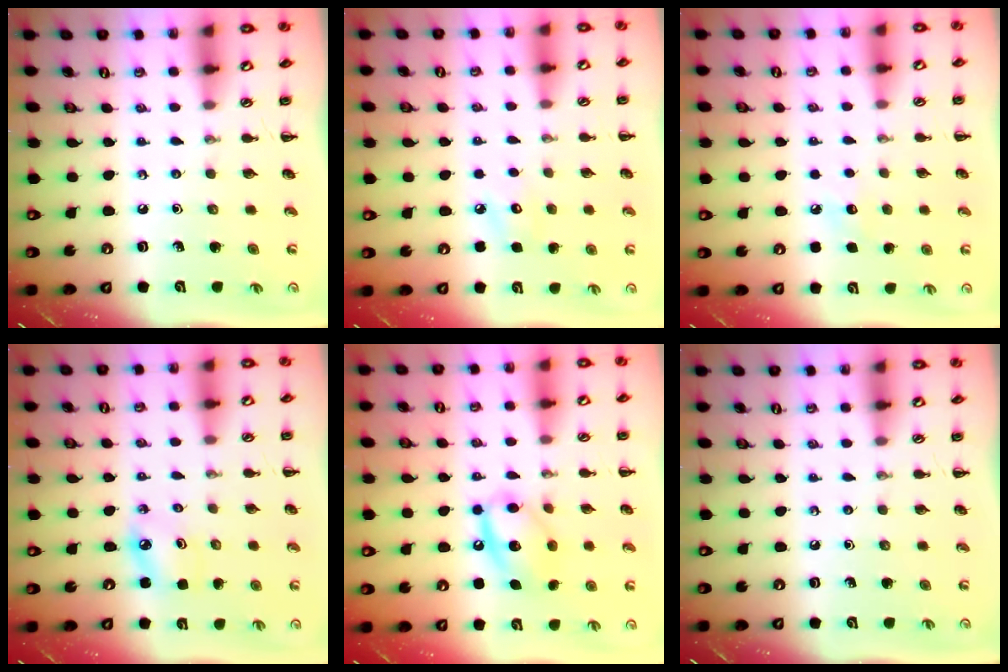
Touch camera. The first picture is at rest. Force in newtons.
{"total": 4.8, "press": 4.6, "slide": 1.3}
{"total": 5.8, "press": 5.6, "slide": 1.4}
{"total": 4.0, "press": 3.9, "slide": 0.8}
{"total": 12.9, "press": 12.7, "slide": 2.1}
{"total": 0.0}